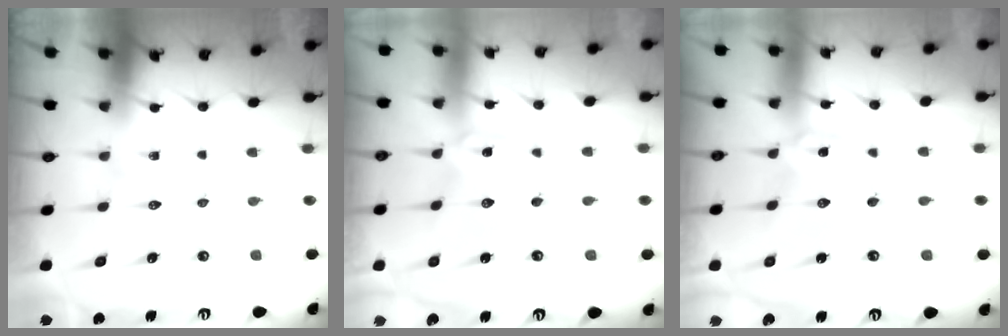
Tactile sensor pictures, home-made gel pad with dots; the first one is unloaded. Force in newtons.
{"total": 0.0}
{"total": 0.0}